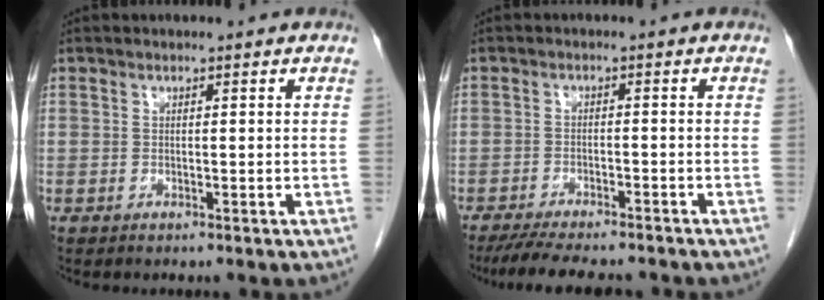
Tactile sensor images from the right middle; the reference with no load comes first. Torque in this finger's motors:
{"motor_torque": [1.04, -0.77, 0.28, 0.10]}